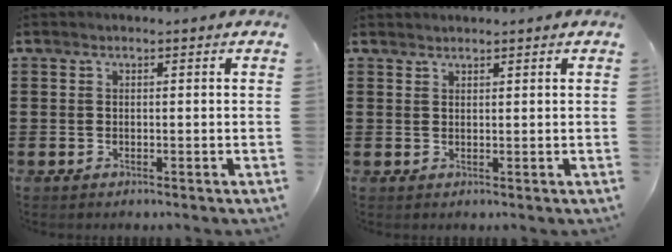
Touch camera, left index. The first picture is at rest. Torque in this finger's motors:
{"motor_torque": [0.12, 0.13, -0.01, 0.02]}